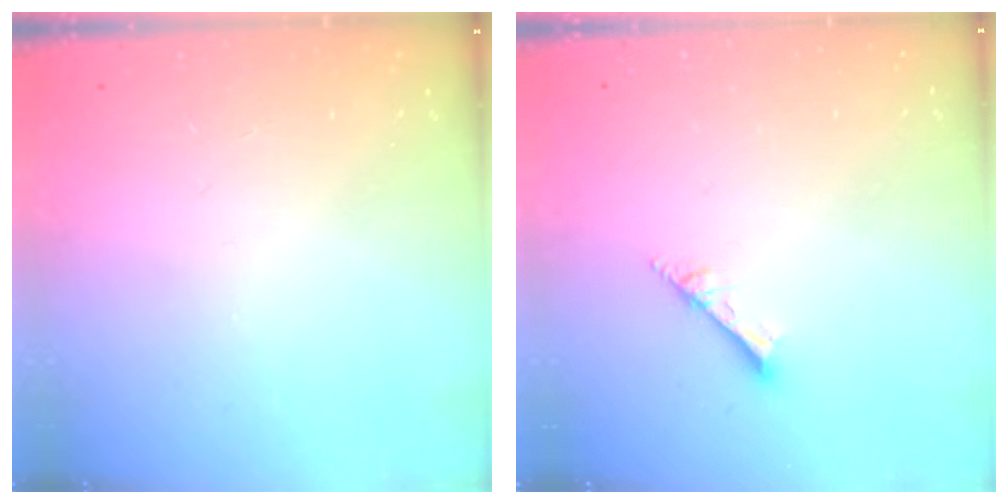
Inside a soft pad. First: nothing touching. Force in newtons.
{"total": 1.7, "press": 1.6, "slide": 0.1}